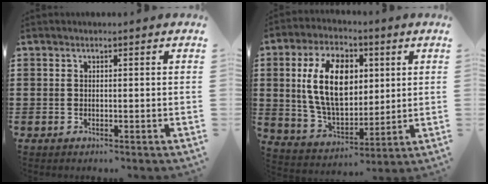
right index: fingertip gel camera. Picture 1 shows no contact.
{"total": 13.2, "force": [2.7, 8.0, 10.1], "torque": [-0.222, 0.015, 0.047]}